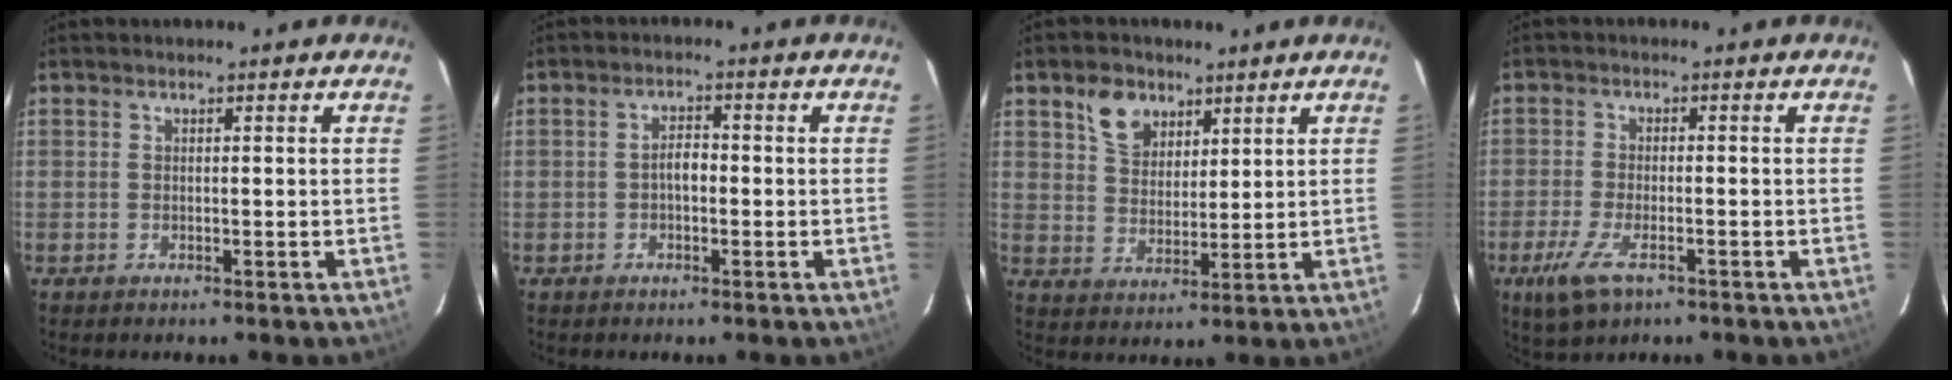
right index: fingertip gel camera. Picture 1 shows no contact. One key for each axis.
{"total": 2.3, "fx": -0.6, "fy": 1.2, "fz": 1.9, "tx": -0.035, "ty": 0.010, "tz": -0.010}
{"total": 7.0, "fx": 4.1, "fy": 4.8, "fz": 3.1, "tx": -0.054, "ty": 0.015, "tz": 0.079}
{"total": 7.4, "fx": -4.1, "fy": 2.9, "fz": 5.4, "tx": -0.135, "ty": -0.019, "tz": -0.076}